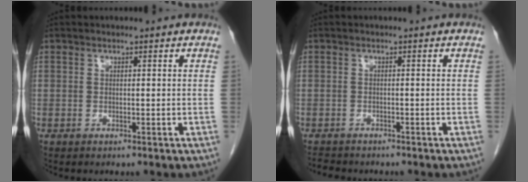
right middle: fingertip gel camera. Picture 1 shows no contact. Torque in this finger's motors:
{"motor_torque": [0.02, -0.01, -0.03, 0.00]}